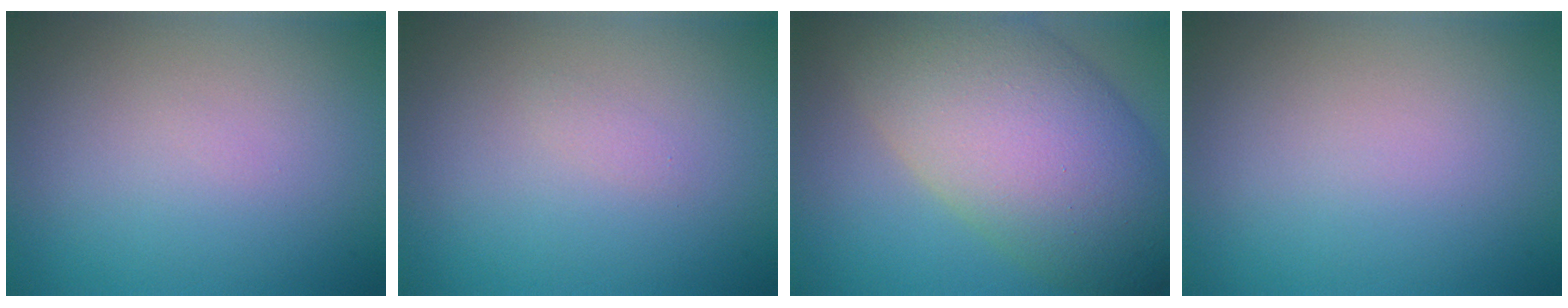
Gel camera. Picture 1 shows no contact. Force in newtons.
{"total": 0.6, "press": 0.6, "slide": 0.0}
{"total": 13.8, "press": 13.8, "slide": 0.4}
{"total": 0.0}